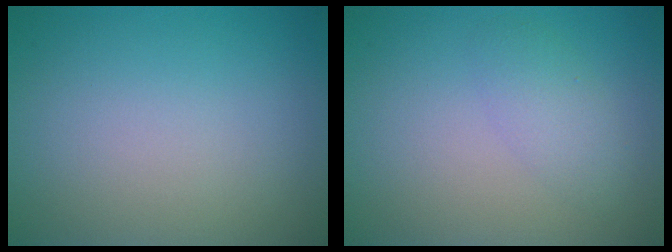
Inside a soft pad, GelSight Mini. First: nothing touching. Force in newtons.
{"total": 2.1, "press": 2.1, "slide": 0.1}